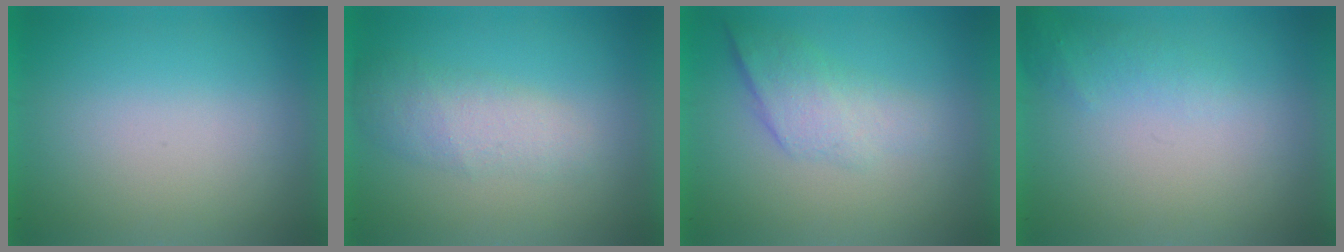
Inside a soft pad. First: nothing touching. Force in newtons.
{"total": 2.3}
{"total": 2.3}
{"total": 1.4}